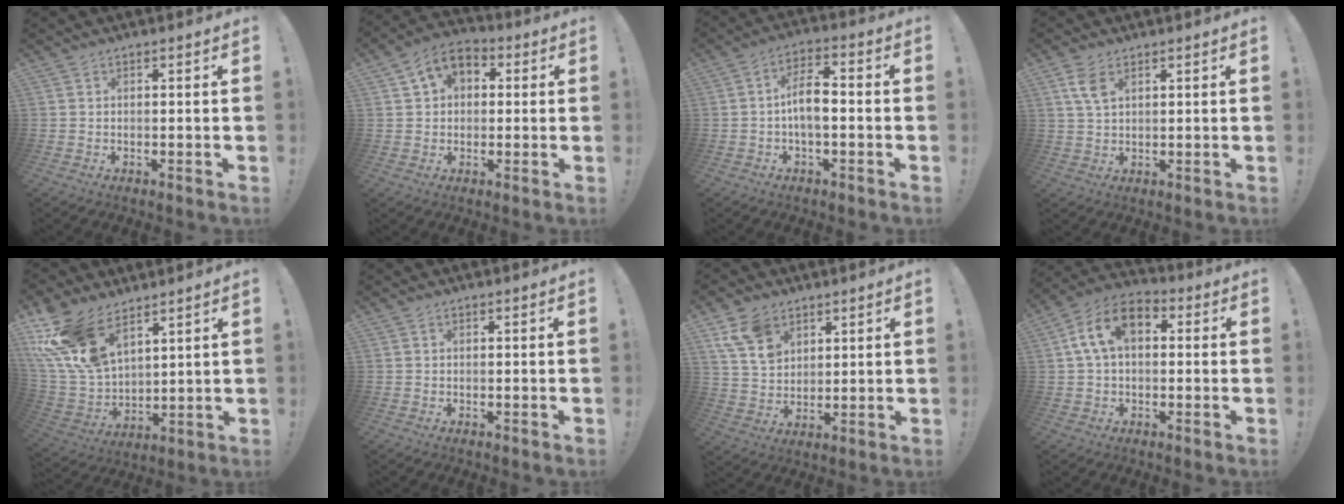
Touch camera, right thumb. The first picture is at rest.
{"total": 8.5, "force": [3.2, 6.4, 4.7], "torque": [-0.073, -0.006, 0.063]}
{"total": 8.1, "force": [-1.1, 3.6, 7.2], "torque": [-0.120, 0.007, -0.020]}
{"total": 5.4, "force": [2.5, 2.7, 4.0], "torque": [-0.080, -0.009, 0.045]}
{"total": 17.6, "force": [10.9, 9.5, 10.0], "torque": [-0.227, -0.061, 0.209]}
{"total": 0.0}
{"total": 11.2, "force": [6.6, 7.5, 5.0], "torque": [-0.095, -0.024, 0.133]}
{"total": 12.1, "force": [3.0, 7.6, 8.9], "torque": [-0.157, 0.012, 0.060]}